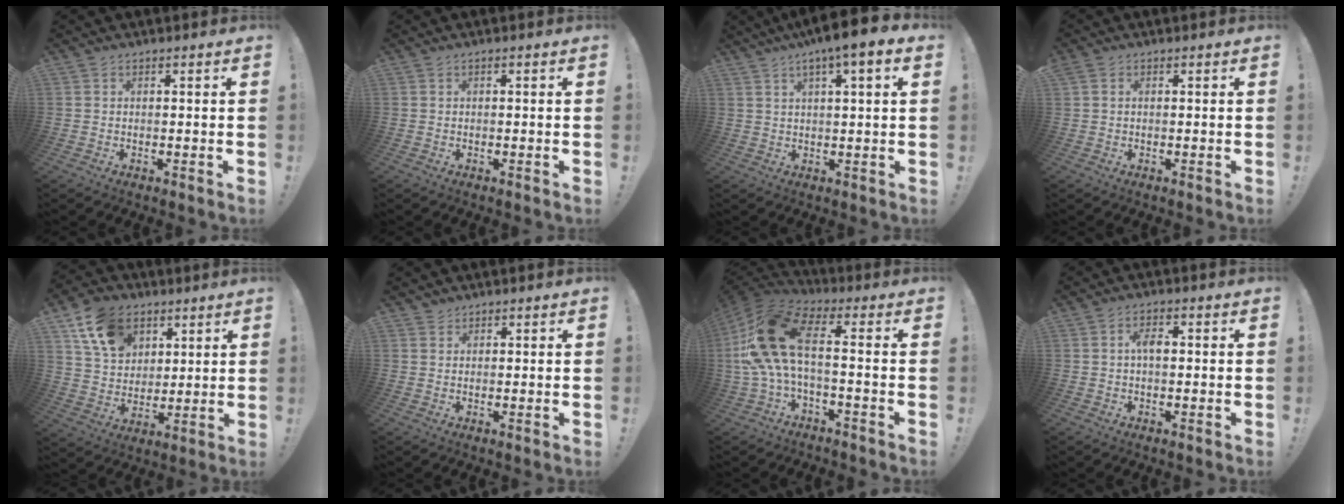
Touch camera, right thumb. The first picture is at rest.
{"total": 0.0}
{"total": 7.3, "force": [3.4, 0.9, 6.4], "torque": [-0.092, -0.020, 0.051]}
{"total": 0.6, "force": [0.2, 0.4, 0.4], "torque": [-0.003, -0.002, 0.002]}
{"total": 14.4, "force": [7.2, 10.6, 6.6], "torque": [-0.111, -0.027, 0.143]}
{"total": 1.9, "force": [1.7, 0.8, 0.0], "torque": [0.006, -0.006, 0.031]}
{"total": 16.6, "force": [0.7, 7.7, 14.7], "torque": [-0.293, 0.004, 0.014]}
{"total": 3.1, "force": [0.4, 1.5, 2.7], "torque": [-0.046, 0.008, 0.002]}